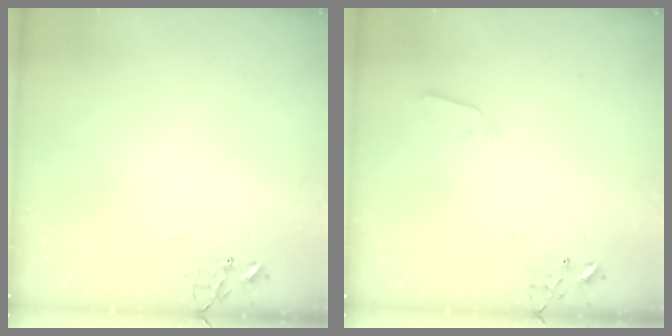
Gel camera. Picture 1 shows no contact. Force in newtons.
{"total": 3.0, "press": 3.0, "slide": 0.3}